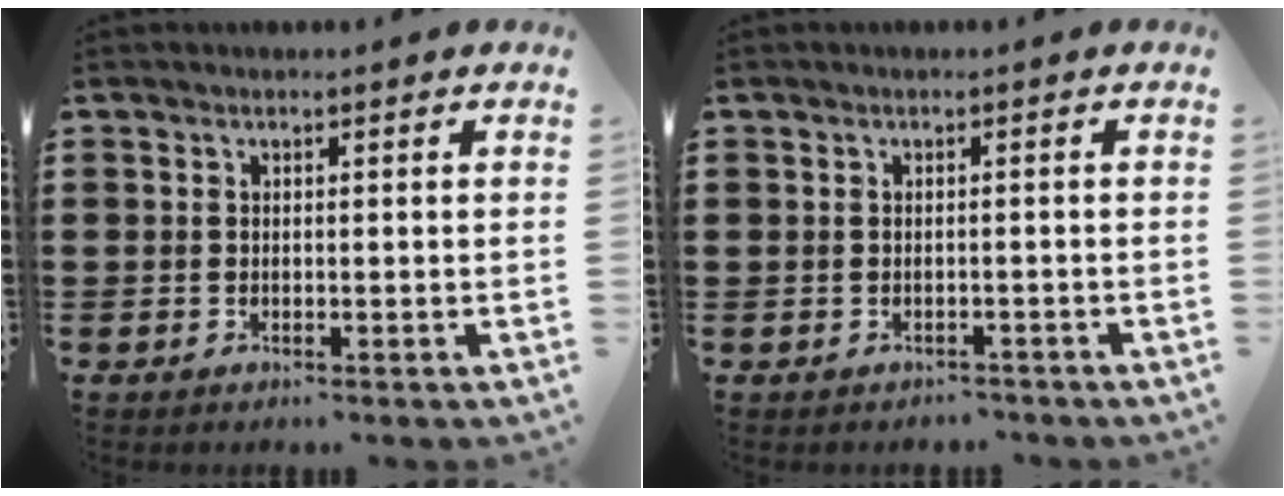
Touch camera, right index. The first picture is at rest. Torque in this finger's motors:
{"motor_torque": [-1.33, 0.81, -0.88, -0.21]}